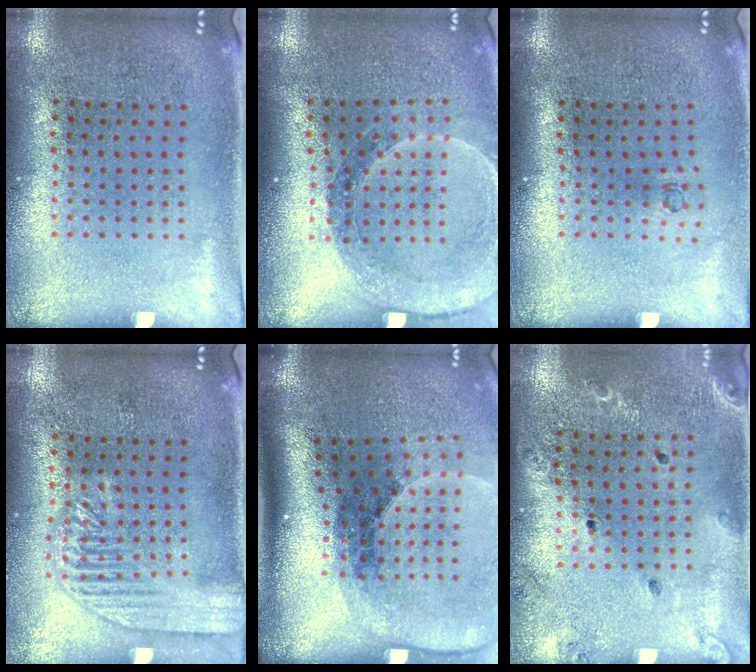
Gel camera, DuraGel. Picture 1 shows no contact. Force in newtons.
{"total": 1.6, "press": 1.6, "slide": 0.1}
{"total": 0.6, "press": 0.2, "slide": 0.5}
{"total": 1.8, "press": 1.8, "slide": 0.3}
{"total": 2.7, "press": 1.9, "slide": 2.0}
{"total": 1.4, "press": 1.4, "slide": 0.1}